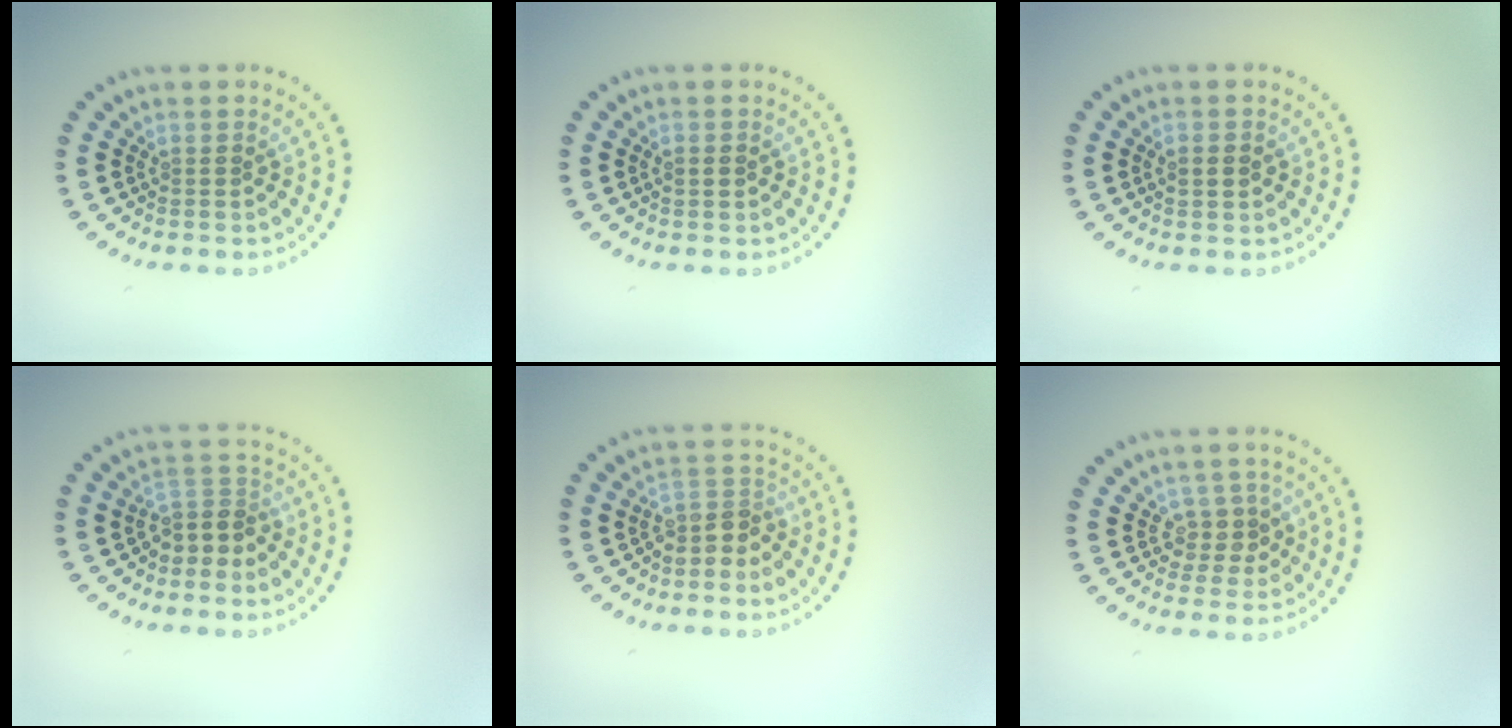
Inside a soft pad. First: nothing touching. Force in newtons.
{"total": 1.1, "press": 1.1, "slide": 0.1}
{"total": 2.0, "press": 1.9, "slide": 0.3}
{"total": 2.9, "press": 2.1, "slide": 1.9}
{"total": 2.5, "press": 1.9, "slide": 1.7}
{"total": 2.2, "press": 1.9, "slide": 1.1}